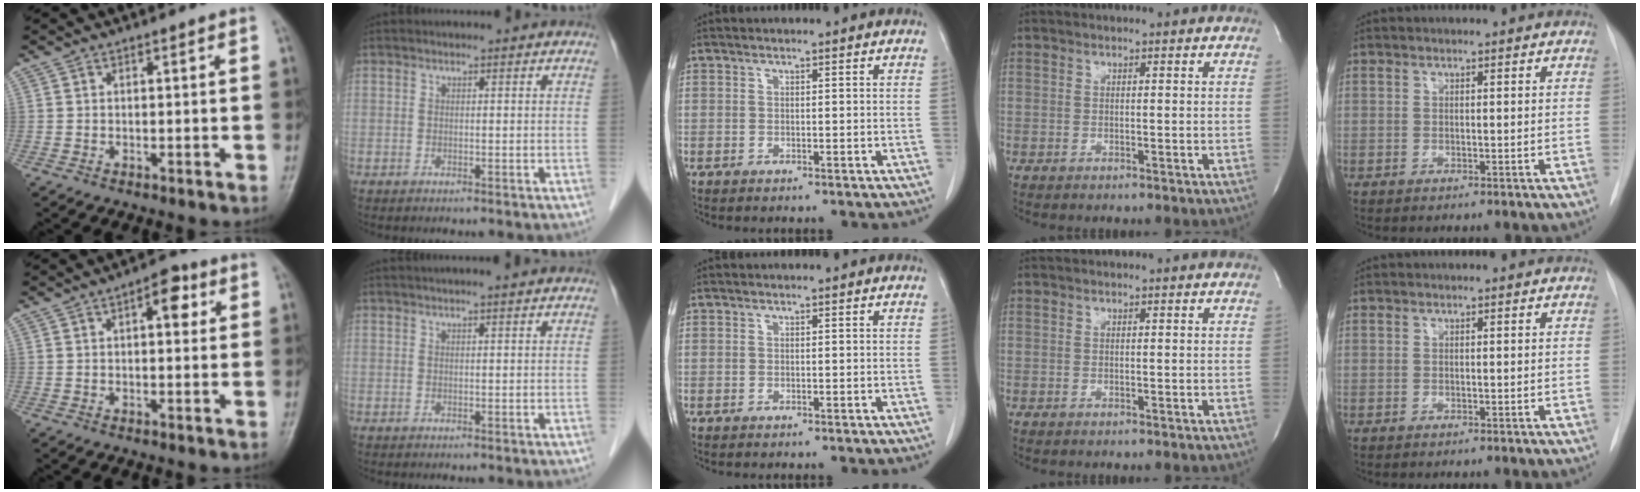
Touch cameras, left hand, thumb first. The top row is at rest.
{"thumb": {"total": 5.3, "force": [1.8, 2.5, 4.3], "torque": [-0.042, 0.003, 0.017]}, "index": {"total": 3.1, "force": [2.6, -0.2, 1.7], "torque": [-0.019, 0.019, 0.036]}}